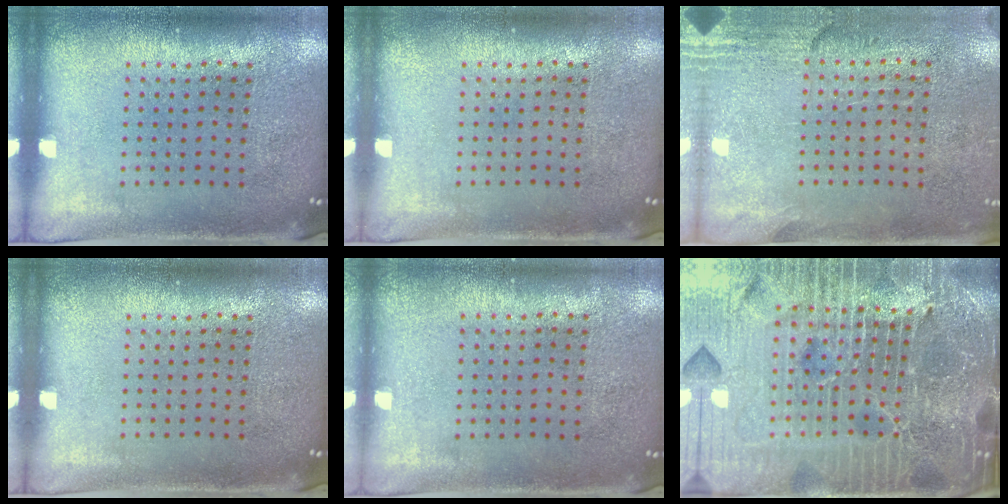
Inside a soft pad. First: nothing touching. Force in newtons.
{"total": 0.0}
{"total": 2.8, "press": 2.5, "slide": 1.4}
{"total": 0.0}
{"total": 0.0}
{"total": 7.3, "press": 6.3, "slide": 3.7}